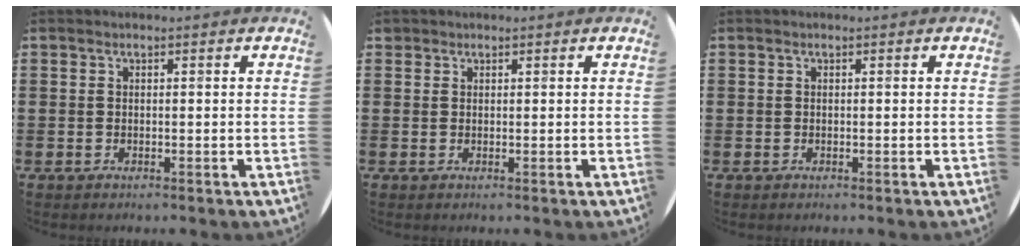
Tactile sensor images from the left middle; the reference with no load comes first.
{"total": 0.6, "force": [0.5, 0.3, -0.1], "torque": [0.003, 0.004, 0.009]}
{"total": 0.0}